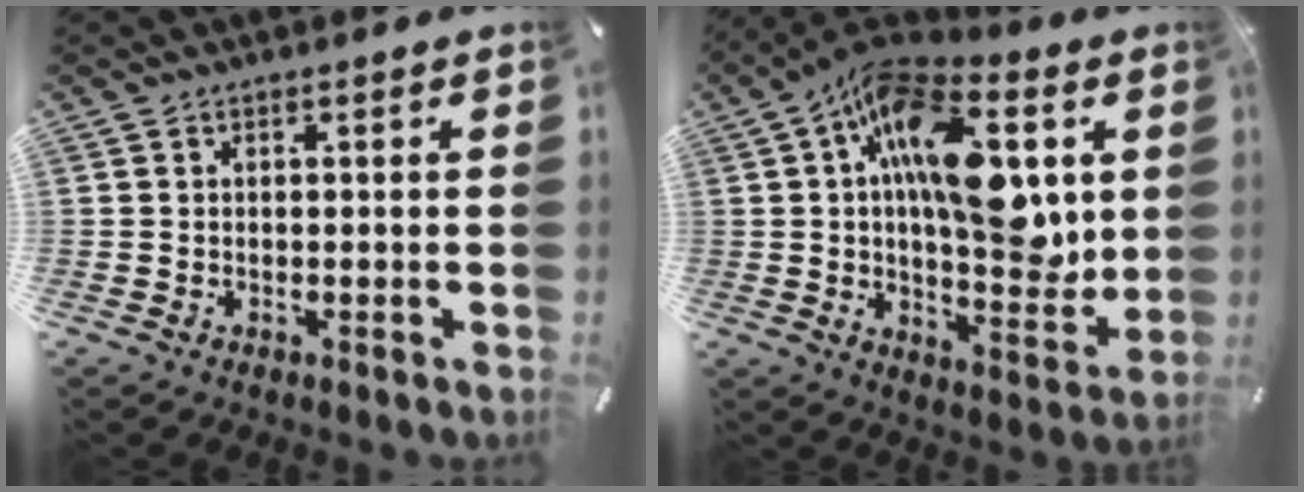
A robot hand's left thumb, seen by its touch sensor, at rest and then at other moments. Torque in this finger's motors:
{"motor_torque": [0.35, 2.15, 2.77, 0.00, 0.86]}